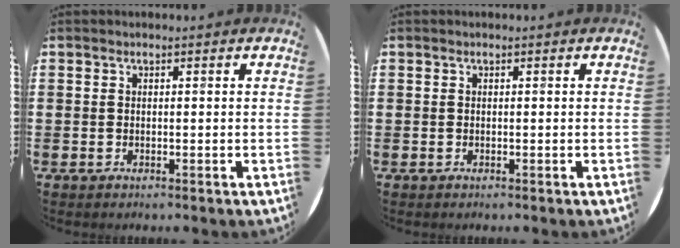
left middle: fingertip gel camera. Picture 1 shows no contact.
{"total": 0.0}